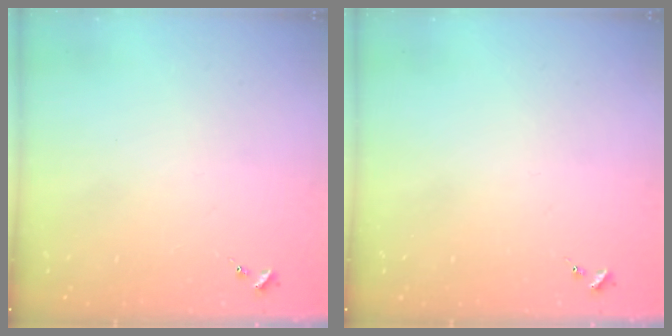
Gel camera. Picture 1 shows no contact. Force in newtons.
{"total": 0.0}